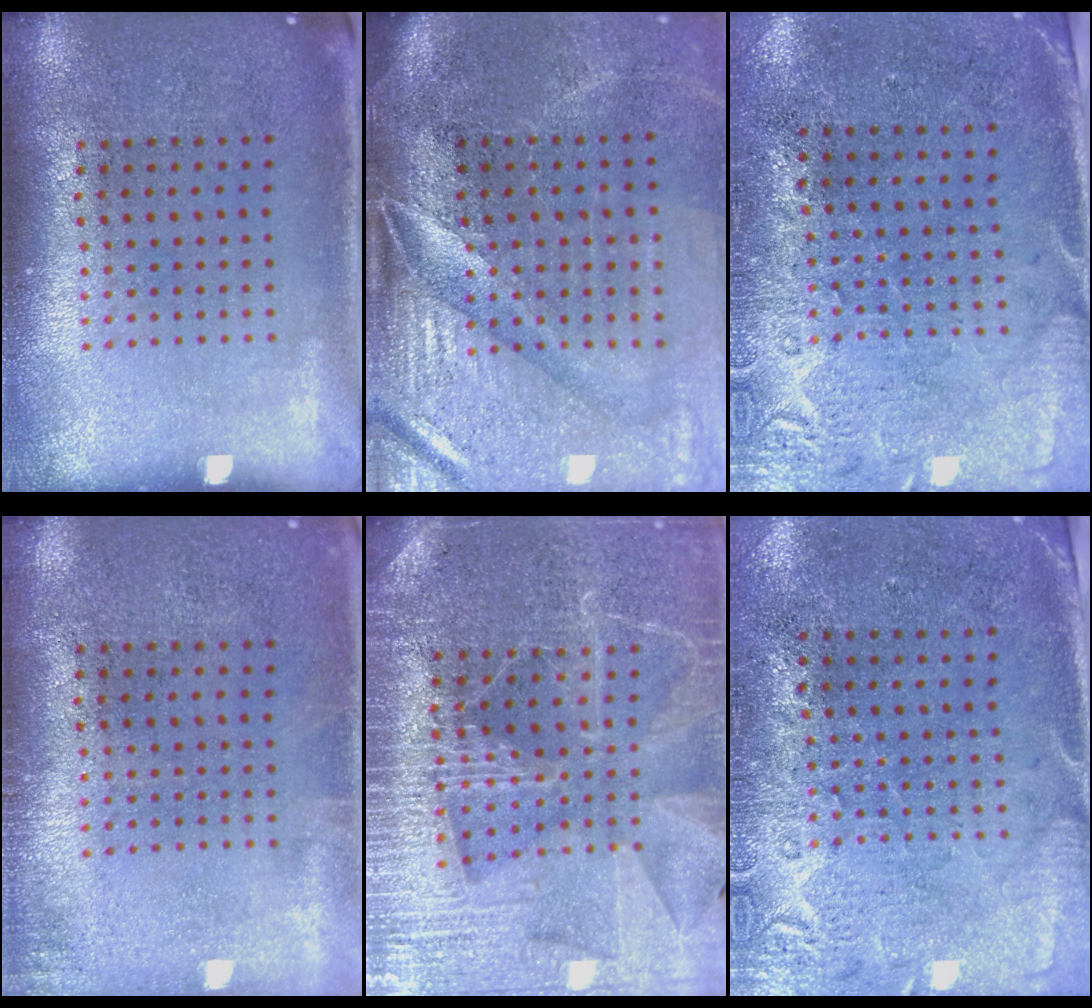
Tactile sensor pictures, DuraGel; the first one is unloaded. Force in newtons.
{"total": 4.6, "press": 3.9, "slide": 2.4}
{"total": 2.8, "press": 2.4, "slide": 1.5}
{"total": 0.8, "press": 0.8, "slide": 0.1}
{"total": 4.2, "press": 3.9, "slide": 1.4}
{"total": 2.8, "press": 2.4, "slide": 1.5}